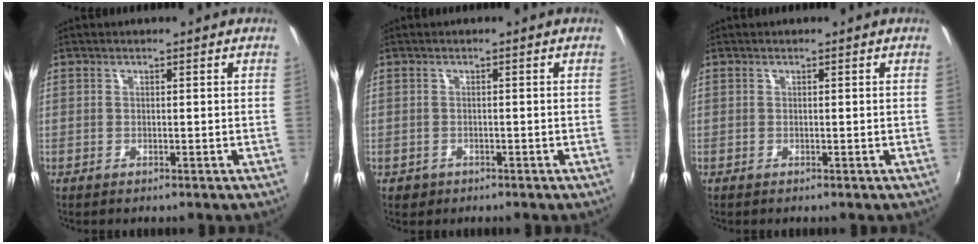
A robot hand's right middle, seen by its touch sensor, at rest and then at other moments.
{"total": 2.0, "force": [-0.9, 1.7, 0.6], "torque": [-0.015, -0.004, -0.012]}
{"total": 0.0}